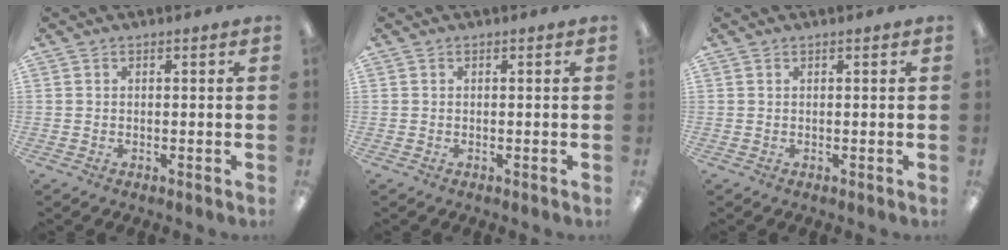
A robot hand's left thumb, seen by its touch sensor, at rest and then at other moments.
{"total": 0.0}
{"total": 0.0}